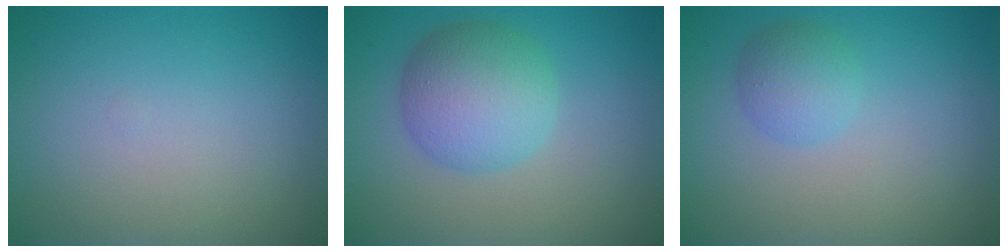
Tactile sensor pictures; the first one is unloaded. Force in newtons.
{"total": 5.8, "press": 5.8, "slide": 0.3}
{"total": 2.4, "press": 2.4, "slide": 0.1}